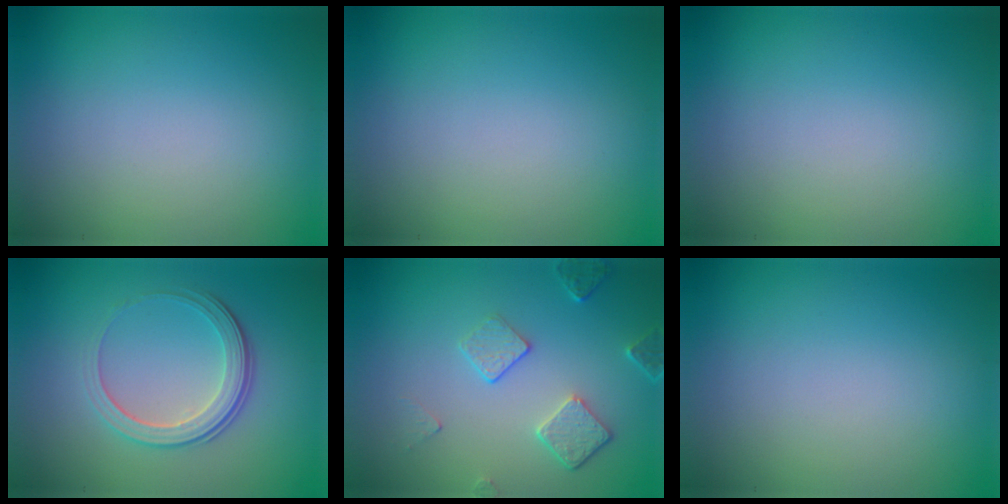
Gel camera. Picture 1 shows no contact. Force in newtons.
{"total": 0.0}
{"total": 0.0}
{"total": 3.4, "press": 2.7, "slide": 2.1}
{"total": 2.7, "press": 2.0, "slide": 1.7}
{"total": 0.0}